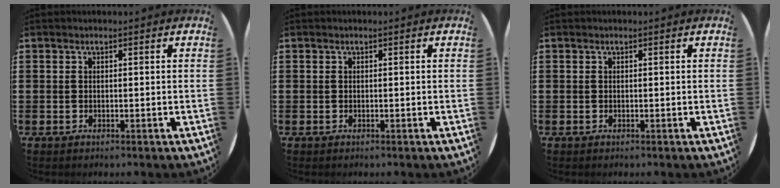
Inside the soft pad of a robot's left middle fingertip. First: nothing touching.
{"total": 0.0}
{"total": 0.0}